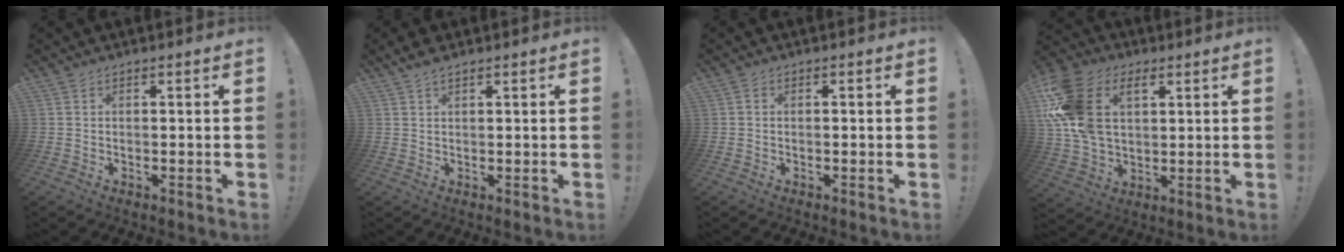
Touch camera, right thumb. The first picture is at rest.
{"total": 2.2, "force": [1.8, 0.7, 1.0], "torque": [-0.018, -0.004, 0.032]}
{"total": 0.6, "force": [-0.4, 0.2, 0.4], "torque": [-0.005, 0.000, -0.007]}
{"total": 18.6, "force": [6.2, 12.7, 12.0], "torque": [-0.230, -0.020, 0.114]}